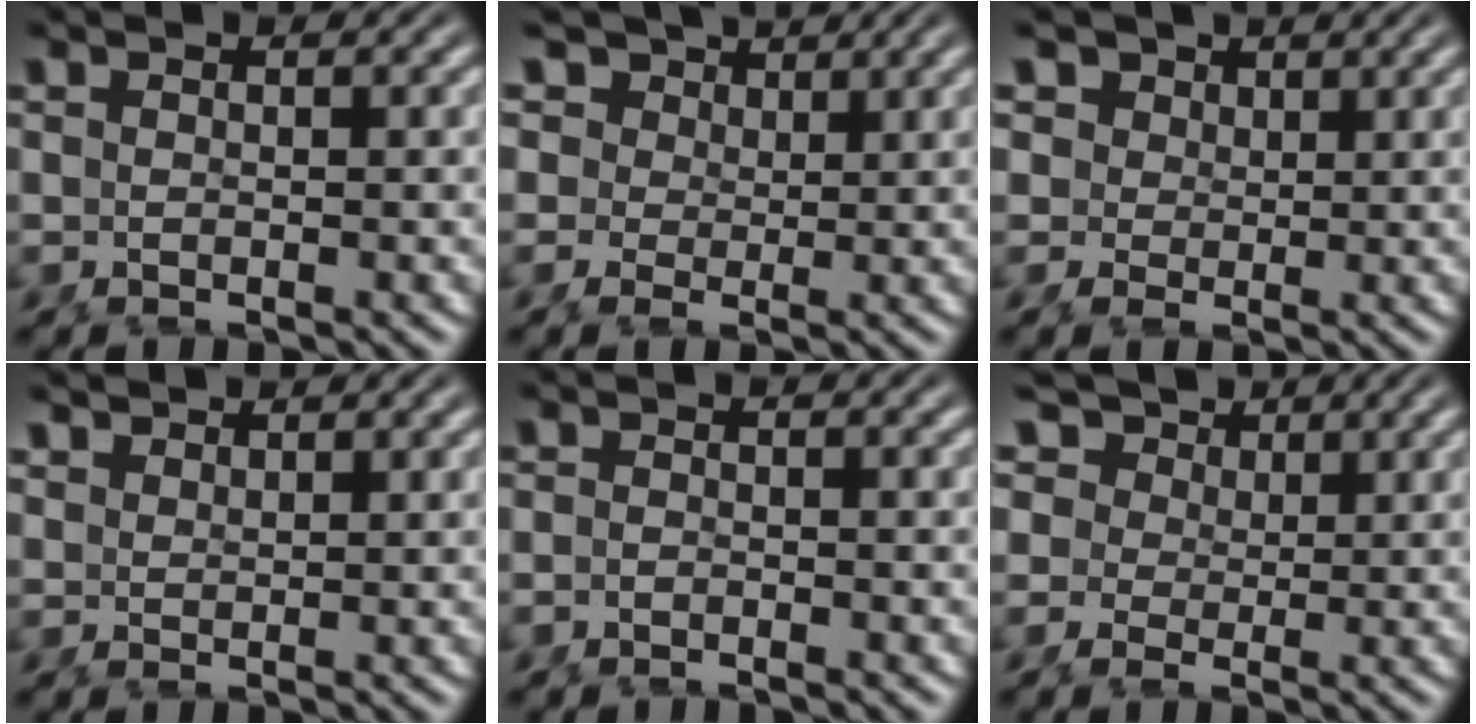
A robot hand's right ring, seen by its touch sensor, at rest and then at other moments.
{"total": 7.0, "force": [2.2, 5.9, 3.1], "torque": [-0.083, -0.013, 0.036]}
{"total": 6.3, "force": [2.3, 5.2, 2.7], "torque": [-0.073, -0.013, 0.043]}
{"total": 2.3, "force": [2.3, -0.3, 0.2], "torque": [0.006, 0.001, 0.052]}
{"total": 1.2, "force": [-1.2, -0.1, 0.1], "torque": [-0.002, -0.008, -0.021]}
{"total": 8.7, "force": [2.3, 7.4, 4.0], "torque": [-0.100, -0.009, 0.032]}